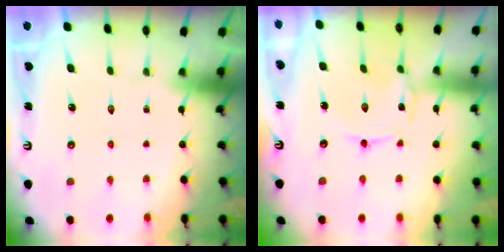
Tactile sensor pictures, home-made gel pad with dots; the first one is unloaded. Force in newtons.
{"total": 1.0, "press": 1.0, "slide": 0.2}